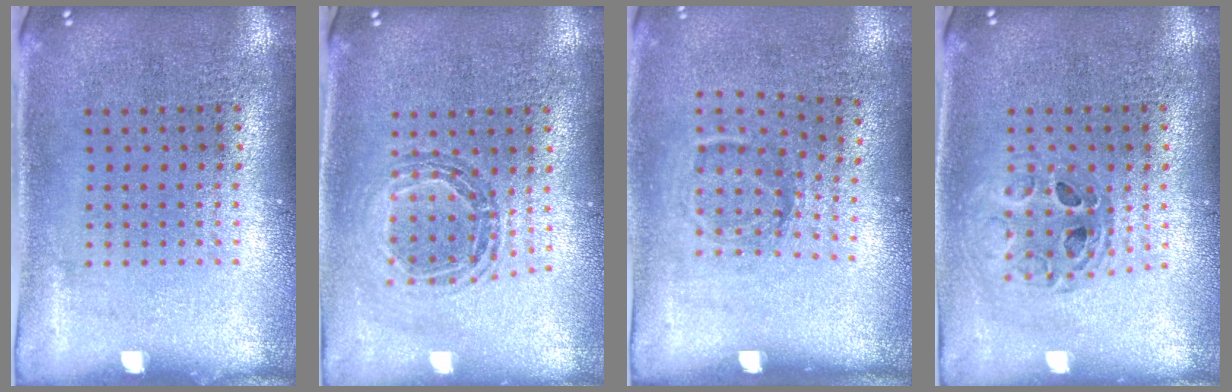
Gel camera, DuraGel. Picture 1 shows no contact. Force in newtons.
{"total": 0.9, "press": 0.9, "slide": 0.0}
{"total": 1.2, "press": 0.8, "slide": 0.8}
{"total": 0.8, "press": 0.7, "slide": 0.2}